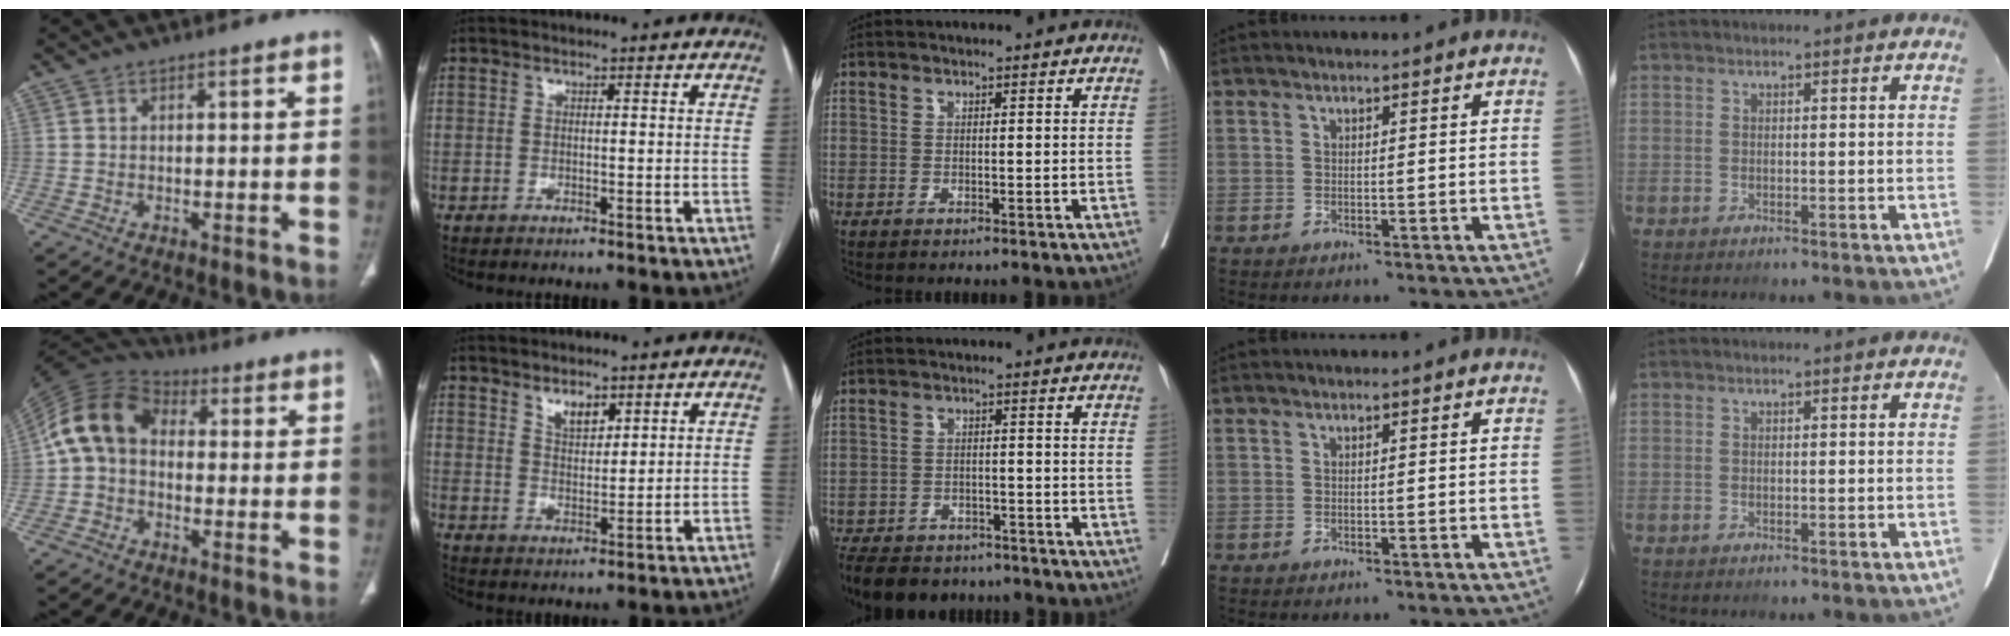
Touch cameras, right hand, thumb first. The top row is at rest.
{"thumb": {"total": 11.4, "force": [0.1, 8.6, 7.5], "torque": [-0.135, 0.034, -0.016]}, "index": {"total": 3.9, "force": [2.5, 1.9, 2.2], "torque": [-0.039, -0.002, 0.051]}, "middle": {"total": 13.7, "force": [-11.4, 6.0, 4.8], "torque": [-0.103, 0.000, -0.154]}}